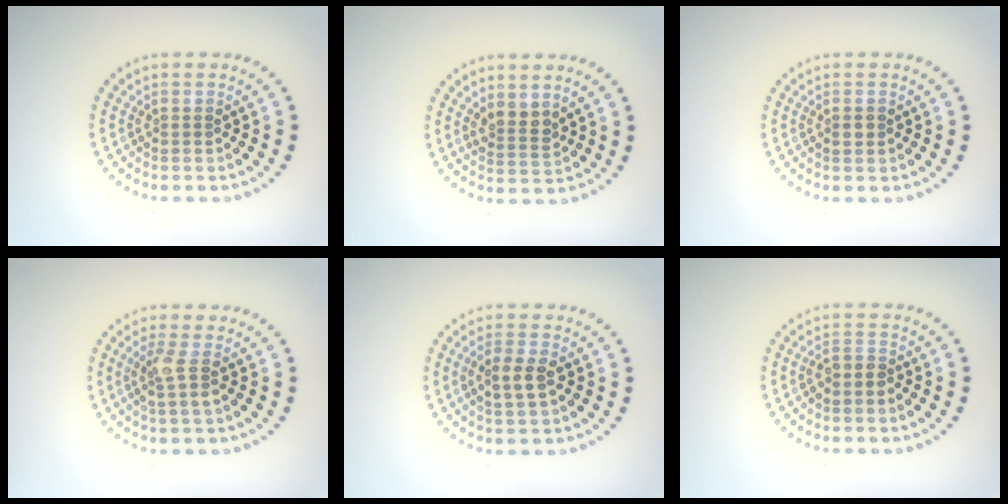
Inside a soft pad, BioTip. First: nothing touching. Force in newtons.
{"total": 2.1, "press": 1.7, "slide": 1.2}
{"total": 1.2, "press": 1.2, "slide": 0.1}
{"total": 1.9, "press": 1.5, "slide": 1.1}
{"total": 2.6, "press": 2.6, "slide": 0.4}
{"total": 1.5, "press": 1.3, "slide": 0.8}